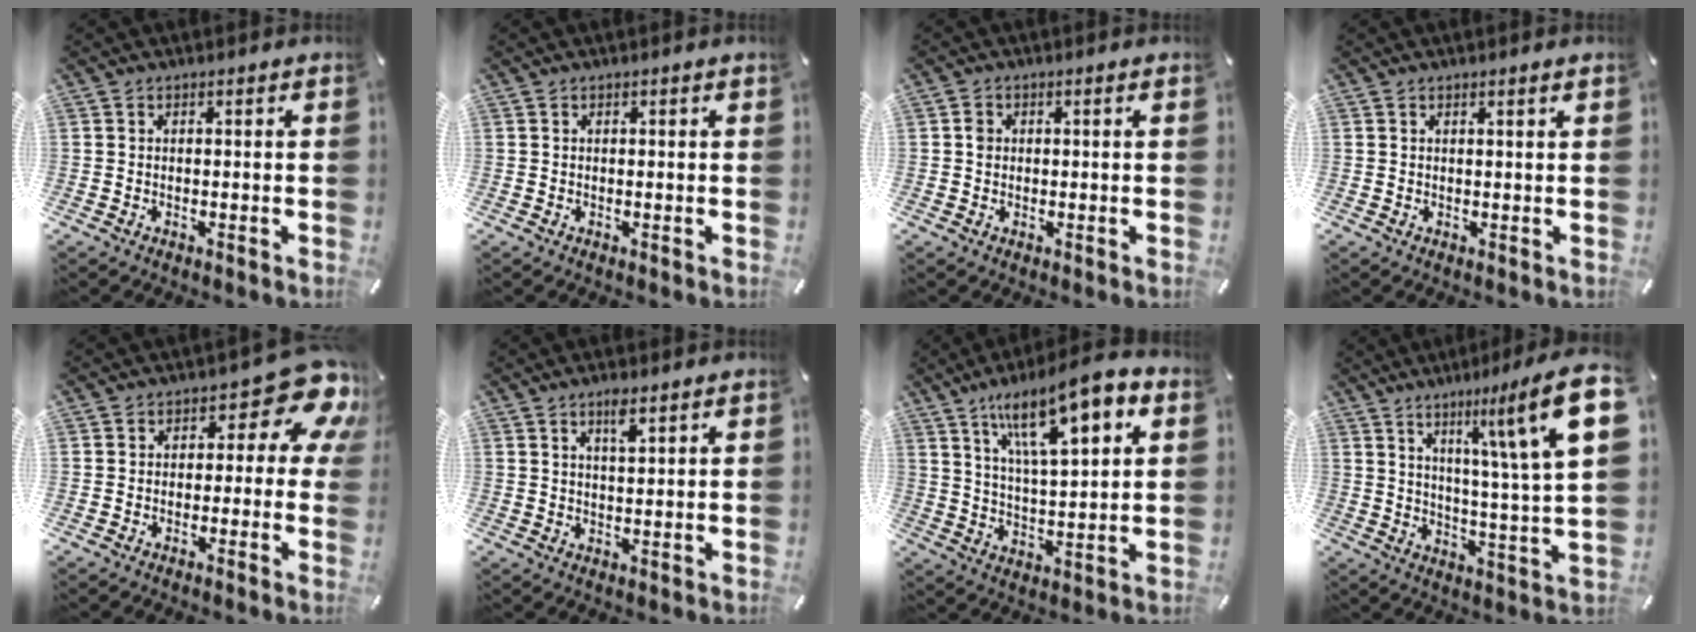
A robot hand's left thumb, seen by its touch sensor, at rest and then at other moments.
{"total": 0.0}
{"total": 1.5, "force": [0.1, 1.3, 0.8], "torque": [-0.017, 0.007, 0.000]}
{"total": 0.9, "force": [0.6, 0.0, 0.6], "torque": [-0.011, -0.001, 0.011]}
{"total": 11.6, "force": [4.4, 5.8, 9.0], "torque": [-0.105, -0.032, 0.074]}
{"total": 3.9, "force": [2.5, 1.0, 2.8], "torque": [-0.054, 0.000, 0.041]}
{"total": 15.5, "force": [9.1, 5.0, 11.5], "torque": [-0.190, -0.030, 0.150]}
{"total": 19.4, "force": [9.6, 2.4, 16.7], "torque": [-0.240, -0.060, 0.131]}